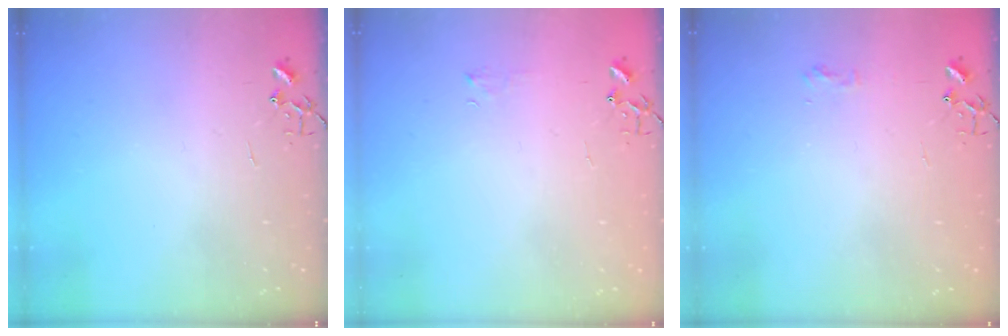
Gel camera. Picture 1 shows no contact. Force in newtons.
{"total": 3.8, "press": 3.8, "slide": 0.5}
{"total": 6.0, "press": 6.0, "slide": 0.6}